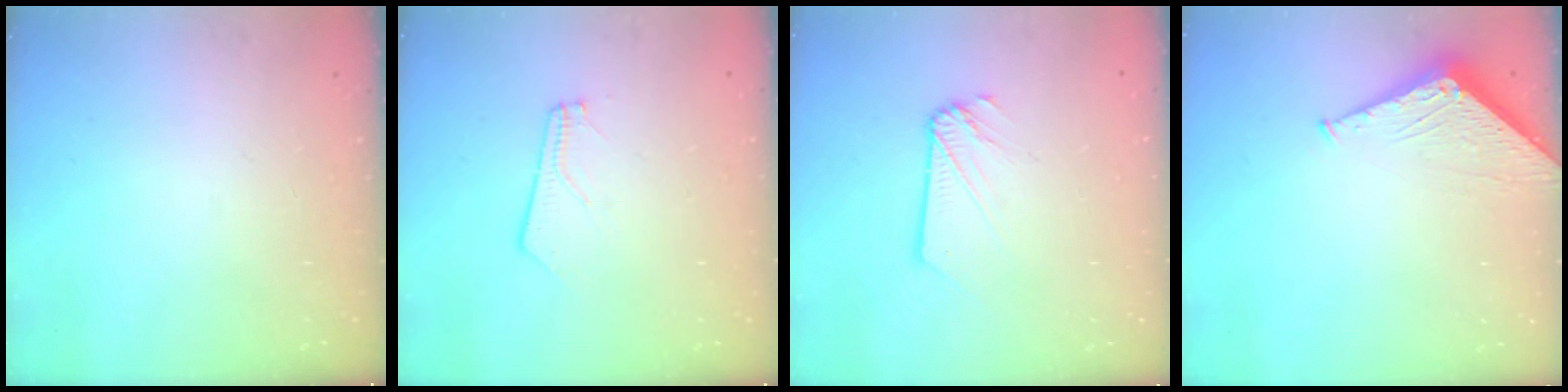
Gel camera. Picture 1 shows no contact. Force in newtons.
{"total": 2.7, "press": 2.7, "slide": 0.4}
{"total": 2.6, "press": 2.6, "slide": 0.3}
{"total": 4.9, "press": 4.8, "slide": 0.5}